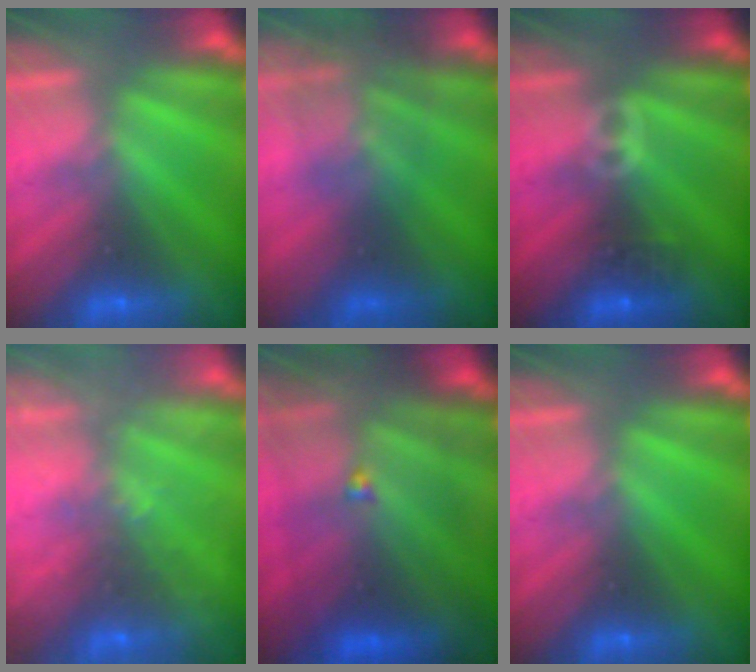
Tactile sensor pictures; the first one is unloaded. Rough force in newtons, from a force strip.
{"total": 1.5}
{"total": 3.4}
{"total": 5.8}
{"total": 7.5}
{"total": 0.0}